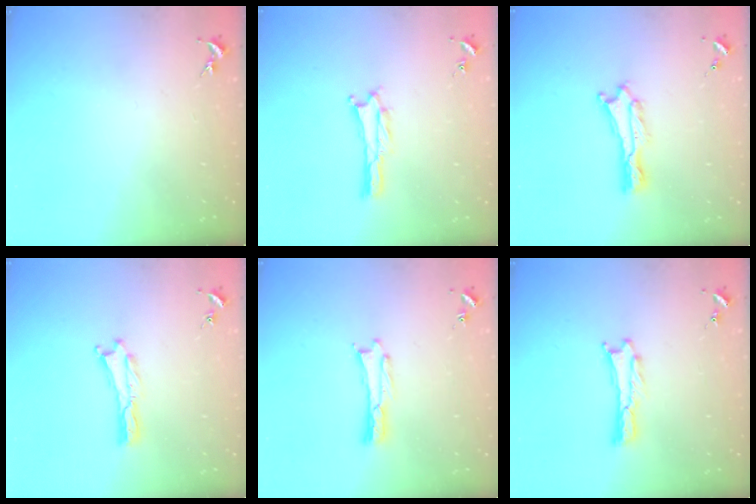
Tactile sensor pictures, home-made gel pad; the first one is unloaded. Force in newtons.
{"total": 0.0}
{"total": 0.7, "press": 0.7, "slide": 0.1}
{"total": 0.0}
{"total": 0.0}
{"total": 0.0}